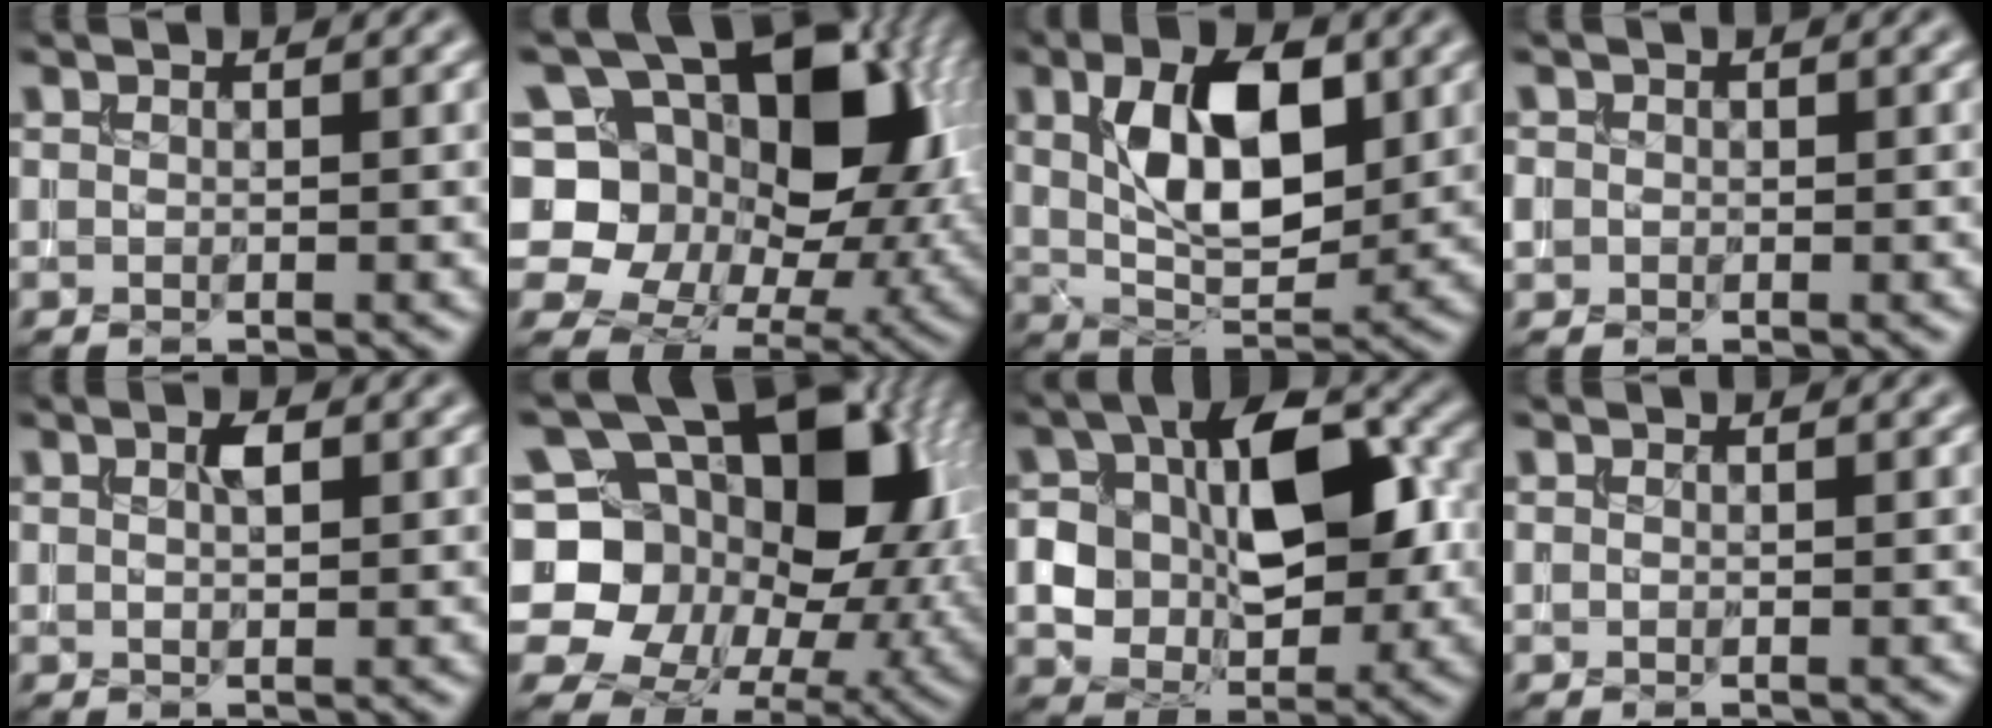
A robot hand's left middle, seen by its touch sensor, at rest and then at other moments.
{"total": 17.7, "force": [3.8, 12.7, 11.8], "torque": [-0.197, 0.018, 0.072]}
{"total": 8.6, "force": [2.1, 4.4, 7.1], "torque": [-0.124, -0.004, 0.039]}
{"total": 1.4, "force": [-0.1, 1.3, 0.3], "torque": [-0.003, -0.005, -0.003]}
{"total": 1.7, "force": [0.5, 0.8, 1.4], "torque": [-0.027, -0.001, 0.008]}
{"total": 19.0, "force": [2.8, 14.2, 12.3], "torque": [-0.204, 0.008, 0.054]}
{"total": 10.3, "force": [-0.2, 6.6, 7.9], "torque": [-0.127, 0.013, -0.006]}
{"total": 0.0}